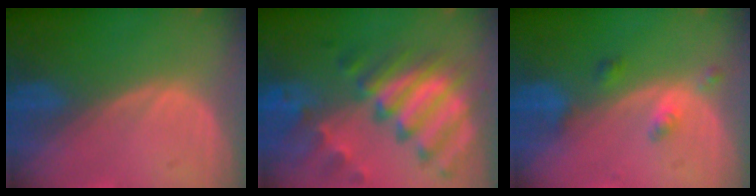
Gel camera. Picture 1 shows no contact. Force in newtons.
{"total": 11.5, "press": 9.8, "slide": 6.0}
{"total": 2.9, "press": 2.9, "slide": 0.2}